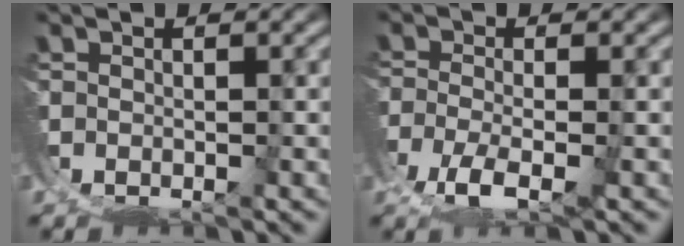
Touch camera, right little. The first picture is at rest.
{"total": 3.0, "force": [0.5, 1.0, 2.8], "torque": [-0.074, -0.027, 0.022]}